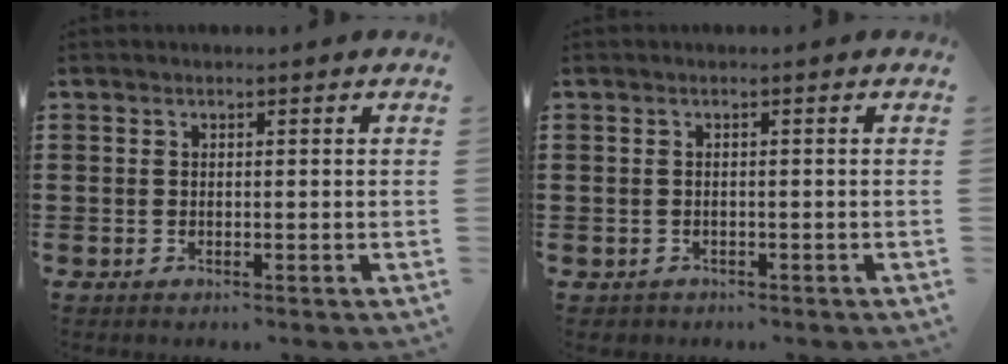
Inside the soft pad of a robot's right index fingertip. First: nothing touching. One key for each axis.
{"total": 0.8, "fx": -0.7, "fy": 0.4, "fz": -0.1, "tx": -0.001, "ty": 0.004, "tz": -0.017}